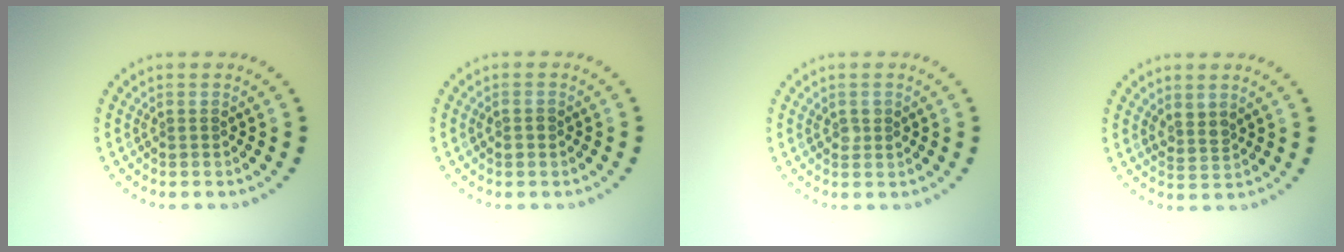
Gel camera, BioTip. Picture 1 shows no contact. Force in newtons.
{"total": 0.9, "press": 0.9, "slide": 0.0}
{"total": 1.0, "press": 1.0, "slide": 0.1}
{"total": 1.6, "press": 1.3, "slide": 0.9}